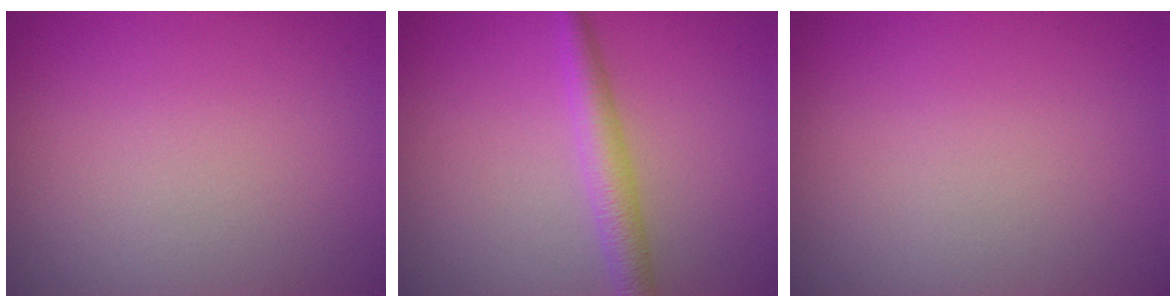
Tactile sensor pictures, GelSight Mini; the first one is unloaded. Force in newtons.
{"total": 2.9, "press": 2.9, "slide": 0.0}
{"total": 0.0}